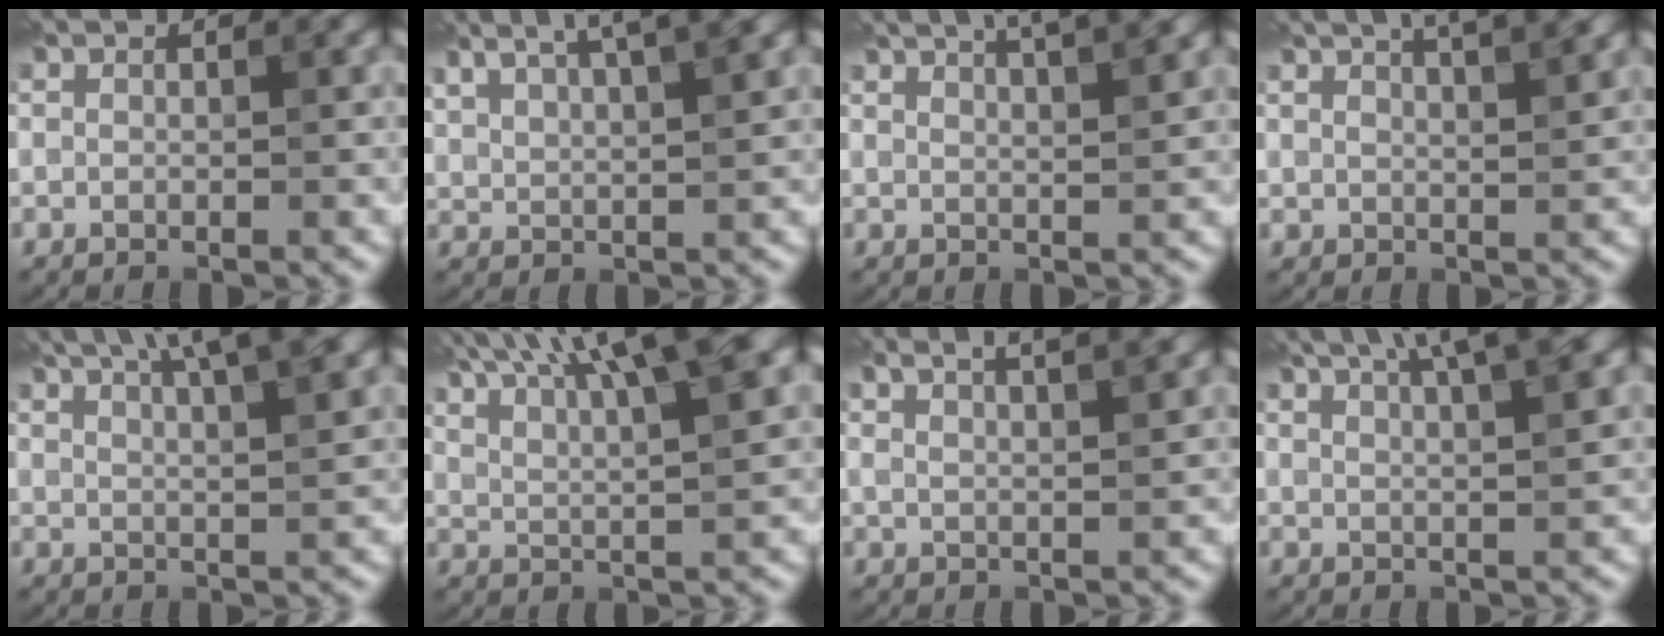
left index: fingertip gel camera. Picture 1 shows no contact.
{"total": 8.2, "force": [5.8, 2.2, 5.4], "torque": [-0.071, 0.034, 0.066]}
{"total": 7.6, "force": [5.2, 2.5, 5.0], "torque": [-0.037, 0.042, 0.041]}
{"total": 6.7, "force": [4.7, 2.4, 4.2], "torque": [-0.035, 0.037, 0.042]}
{"total": 10.4, "force": [6.6, 3.2, 7.4], "torque": [-0.079, 0.044, 0.059]}
{"total": 14.6, "force": [9.1, 4.3, 10.5], "torque": [-0.144, 0.049, 0.102]}
{"total": 8.0, "force": [5.1, 3.0, 5.4], "torque": [-0.045, 0.046, 0.042]}
{"total": 9.4, "force": [5.9, 2.8, 6.7], "torque": [-0.068, 0.043, 0.051]}